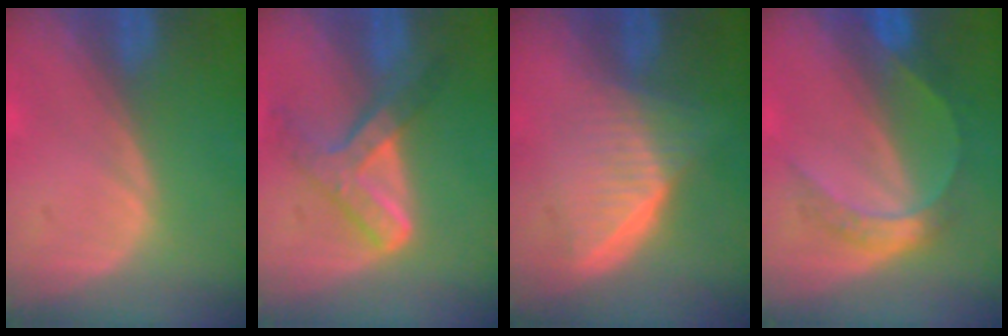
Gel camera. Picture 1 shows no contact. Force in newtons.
{"total": 7.3, "press": 6.2, "slide": 3.8}
{"total": 6.8, "press": 6.1, "slide": 3.1}
{"total": 5.4, "press": 5.4, "slide": 0.3}